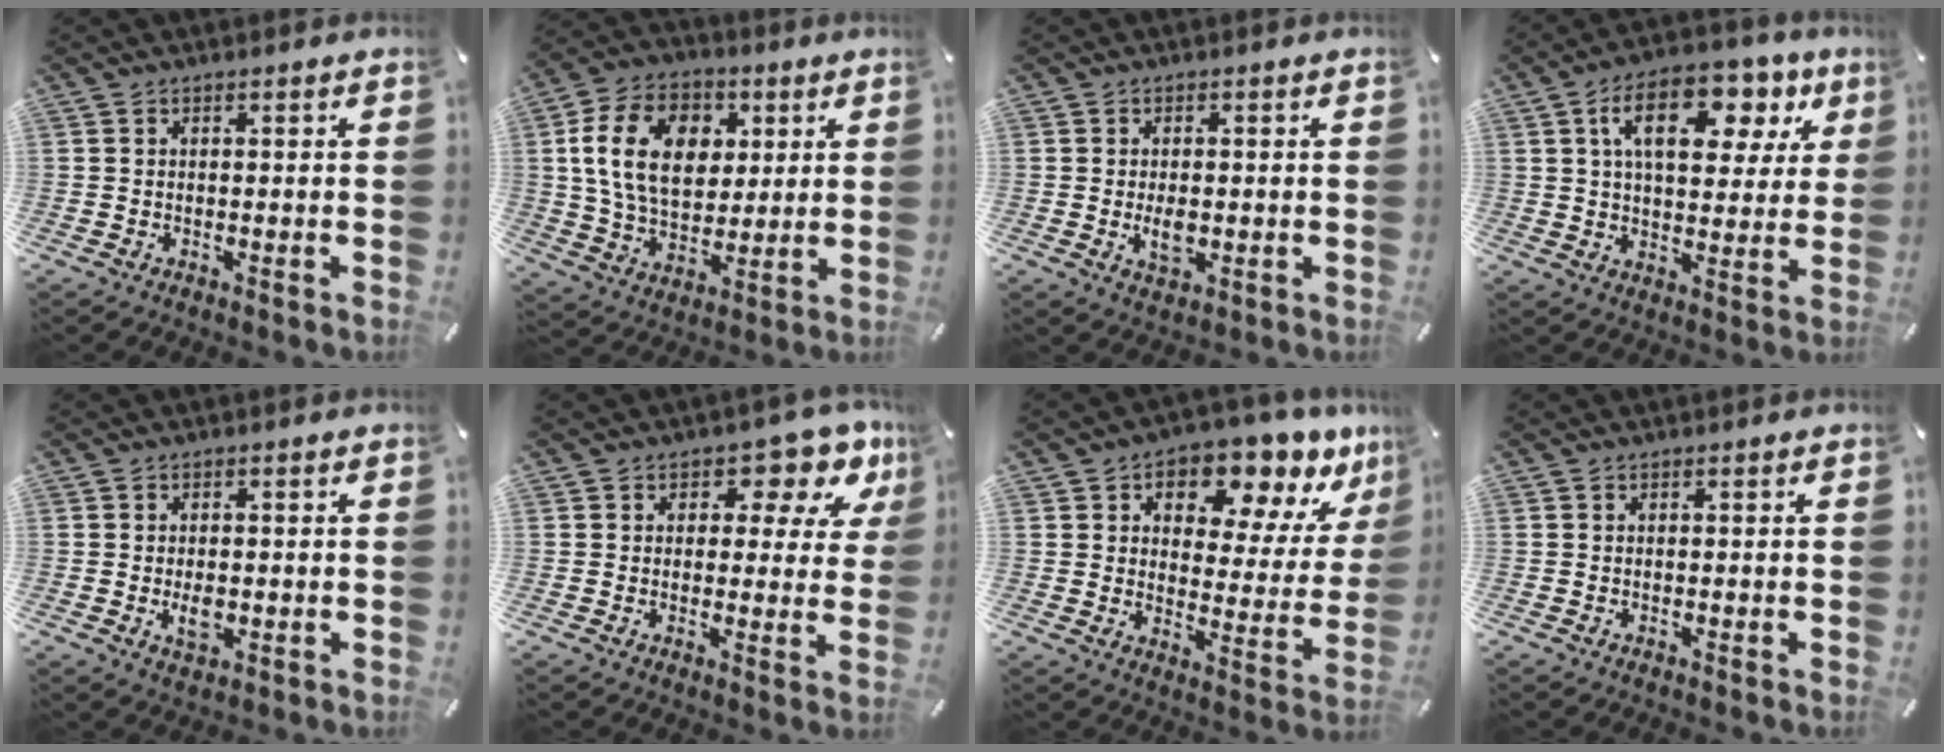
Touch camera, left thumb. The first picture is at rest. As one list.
[{"total": 16.5, "force": [4.0, 12.1, 10.5], "torque": [-0.195, 0.014, 0.071]}, {"total": 3.8, "force": [-0.3, 2.2, 3.0], "torque": [-0.069, -0.009, -0.012]}, {"total": 16.0, "force": [7.1, 8.8, 11.3], "torque": [-0.178, -0.013, 0.116]}, {"total": 3.5, "force": [-0.4, 2.1, 2.7], "torque": [-0.057, -0.007, -0.011]}, {"total": 9.0, "force": [4.9, 5.3, 5.4], "torque": [-0.061, -0.034, 0.079]}, {"total": 11.5, "force": [8.6, 5.6, 5.3], "torque": [-0.063, -0.076, 0.142]}, {"total": 0.0}]